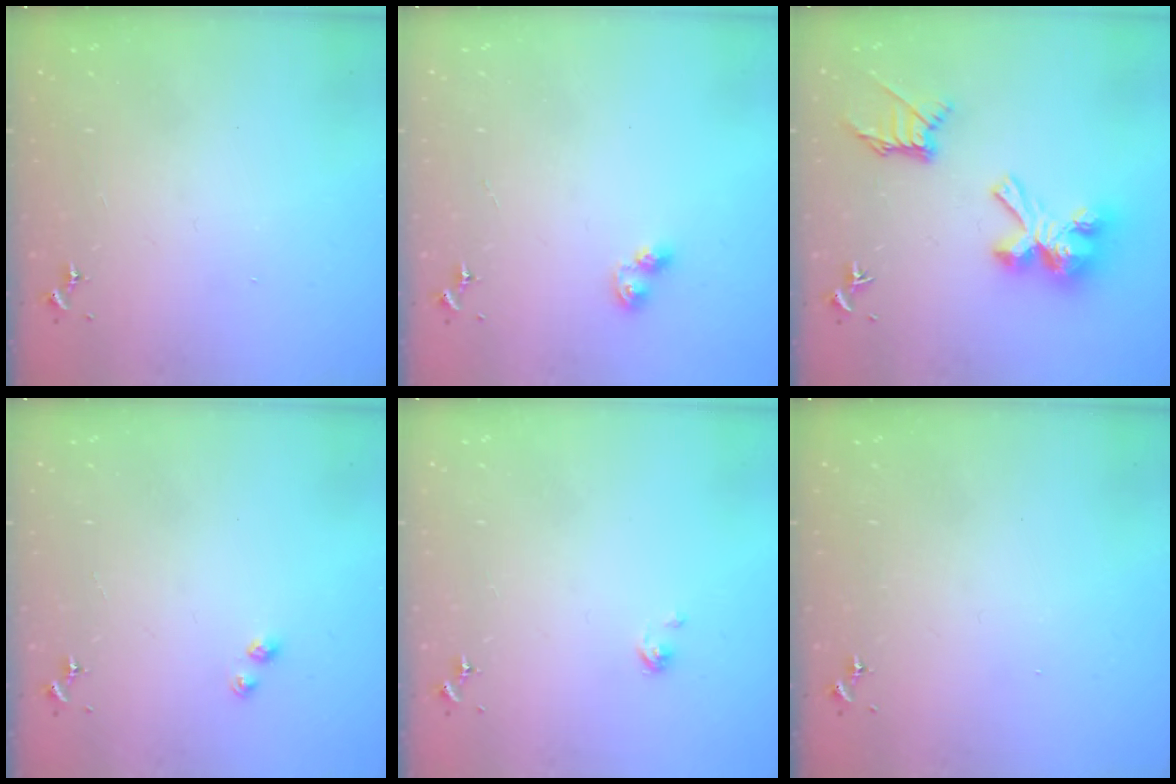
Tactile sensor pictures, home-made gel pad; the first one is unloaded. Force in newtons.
{"total": 4.8, "press": 4.6, "slide": 1.2}
{"total": 18.8, "press": 18.8, "slide": 1.2}
{"total": 2.6, "press": 2.6, "slide": 0.3}
{"total": 2.4, "press": 2.4, "slide": 0.3}
{"total": 0.0}